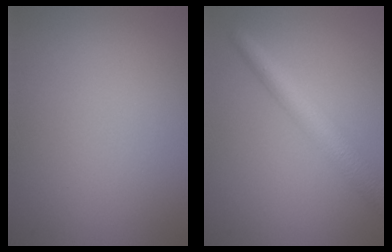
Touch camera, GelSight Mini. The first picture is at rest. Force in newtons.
{"total": 3.9, "press": 3.9, "slide": 0.1}